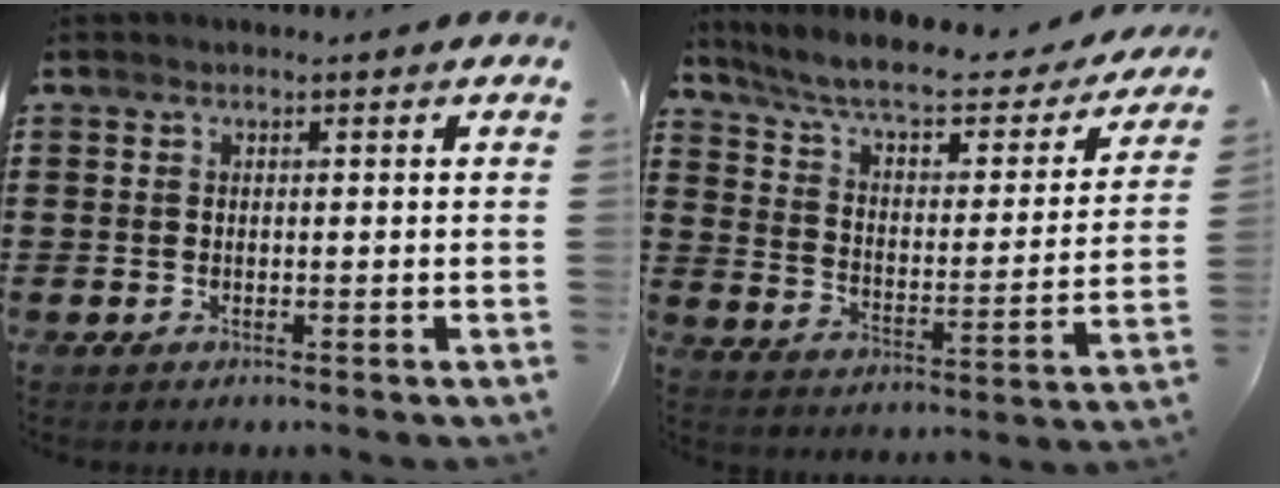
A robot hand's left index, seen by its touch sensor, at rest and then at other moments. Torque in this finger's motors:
{"motor_torque": [2.14, 0.00, 0.67, 0.16]}